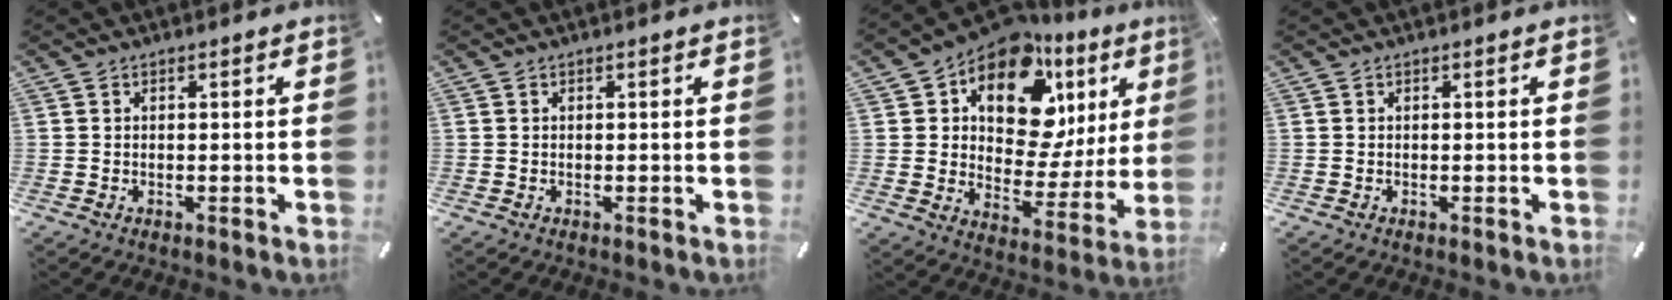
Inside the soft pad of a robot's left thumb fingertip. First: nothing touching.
{"total": 0.0}
{"total": 16.4, "force": [8.6, 10.1, 9.6], "torque": [-0.155, -0.065, 0.152]}
{"total": 0.0}